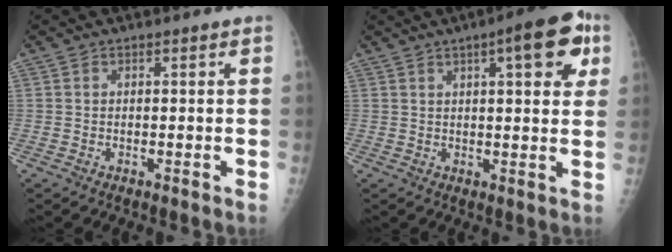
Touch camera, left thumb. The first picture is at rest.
{"total": 11.3, "force": [4.7, 3.4, 9.7], "torque": [-0.102, -0.002, 0.054]}